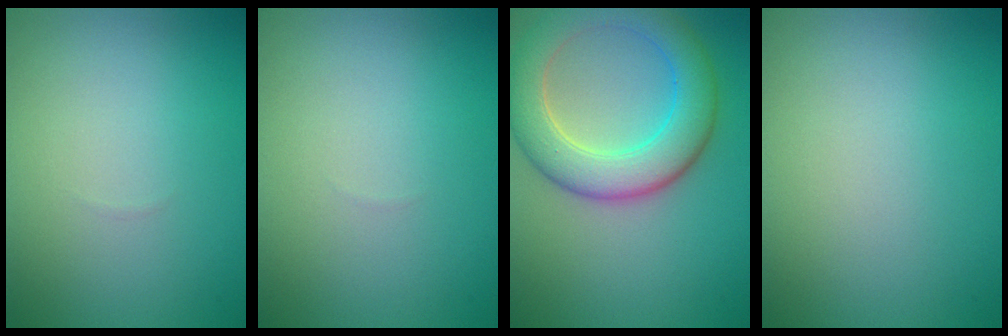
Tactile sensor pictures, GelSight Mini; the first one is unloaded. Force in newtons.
{"total": 0.0}
{"total": 6.8, "press": 6.8, "slide": 0.5}
{"total": 0.0}